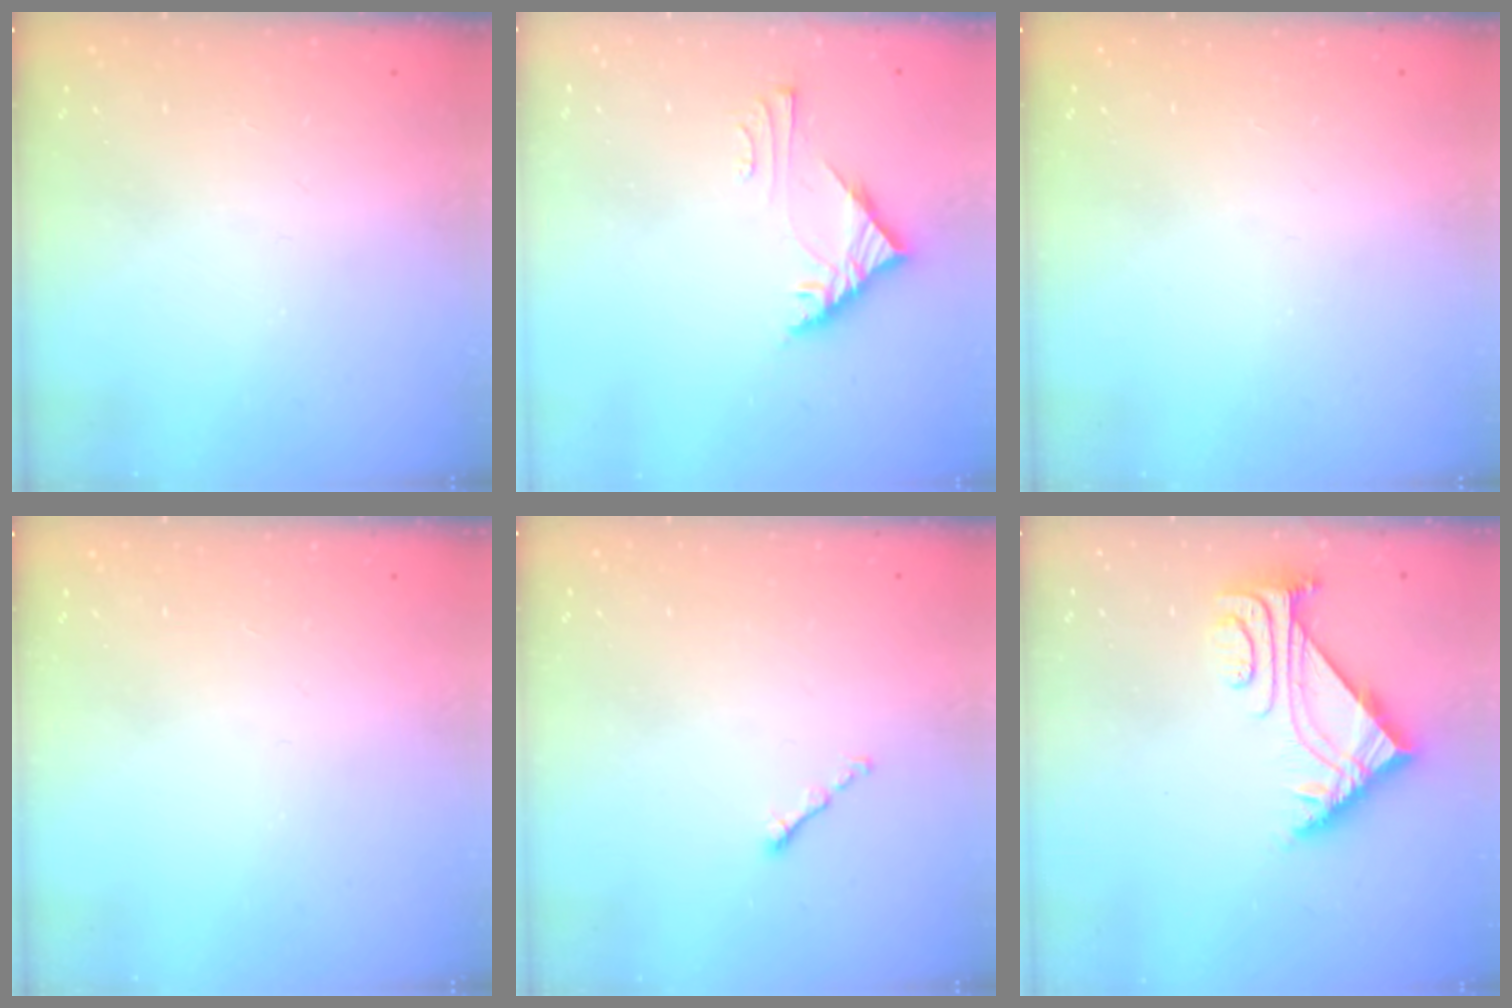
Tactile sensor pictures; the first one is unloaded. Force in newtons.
{"total": 5.3, "press": 5.2, "slide": 0.3}
{"total": 0.0}
{"total": 0.0}
{"total": 0.8, "press": 0.6, "slide": 0.4}
{"total": 4.9, "press": 4.8, "slide": 0.7}